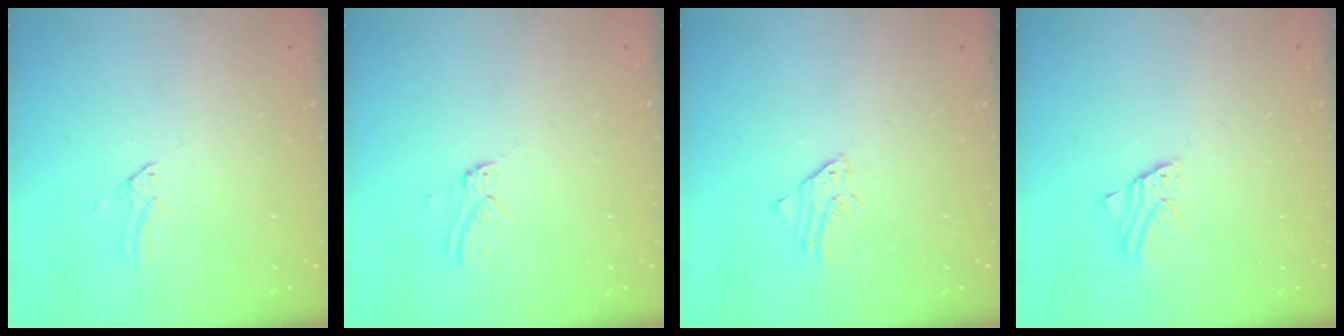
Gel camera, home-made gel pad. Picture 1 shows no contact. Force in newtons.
{"total": 2.7, "press": 2.7, "slide": 0.3}
{"total": 2.3, "press": 2.3, "slide": 0.1}
{"total": 1.5, "press": 1.5, "slide": 0.1}